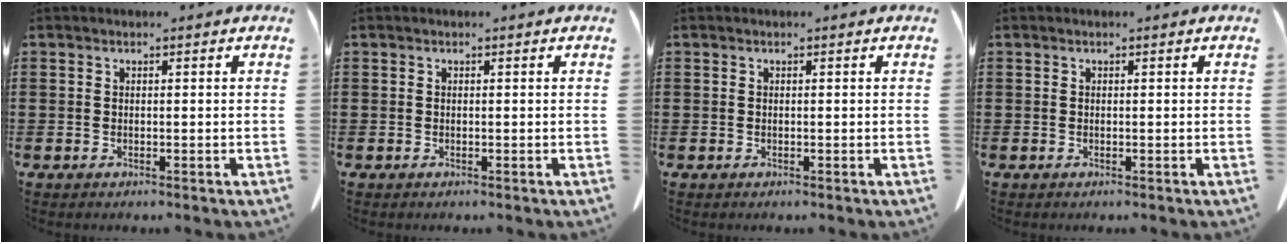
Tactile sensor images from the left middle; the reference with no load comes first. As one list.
[{"total": 0.0}, {"total": 0.0}, {"total": 0.0}]